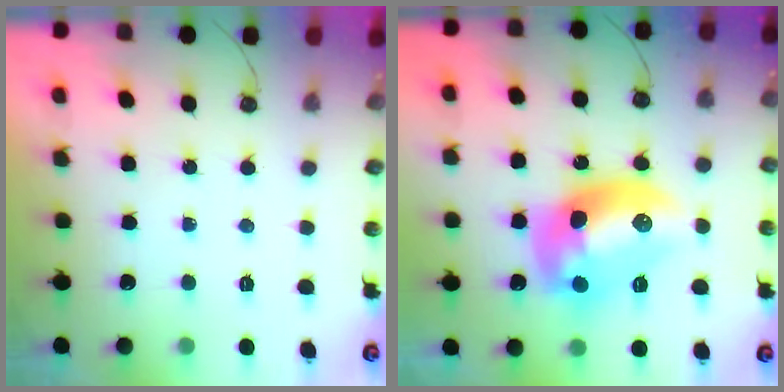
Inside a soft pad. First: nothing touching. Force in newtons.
{"total": 16.3, "press": 16.2, "slide": 1.5}